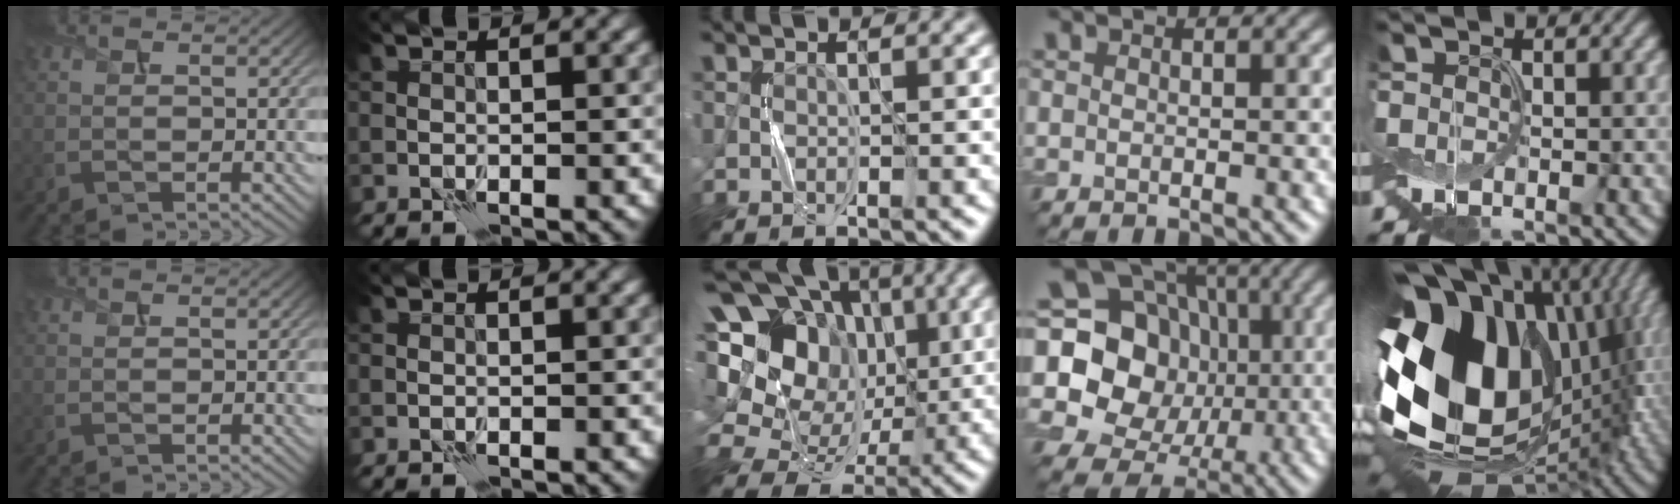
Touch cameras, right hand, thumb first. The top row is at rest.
{"middle": {"total": 19.2, "force": [4.3, 15.5, 10.5], "torque": [-0.229, 0.054, 0.067]}, "ring": {"total": 20.0, "force": [0.7, 17.7, 9.3], "torque": [-0.191, 0.056, -0.034]}, "little": {"total": 19.1, "force": [0.0, 13.7, 13.3], "torque": [-0.260, -0.022, 0.010]}}